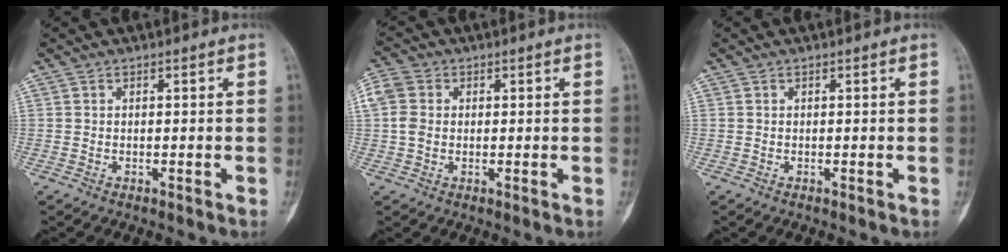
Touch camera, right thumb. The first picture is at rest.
{"total": 4.7, "force": [0.5, 3.8, 2.6], "torque": [-0.065, 0.013, 0.004]}
{"total": 0.0}